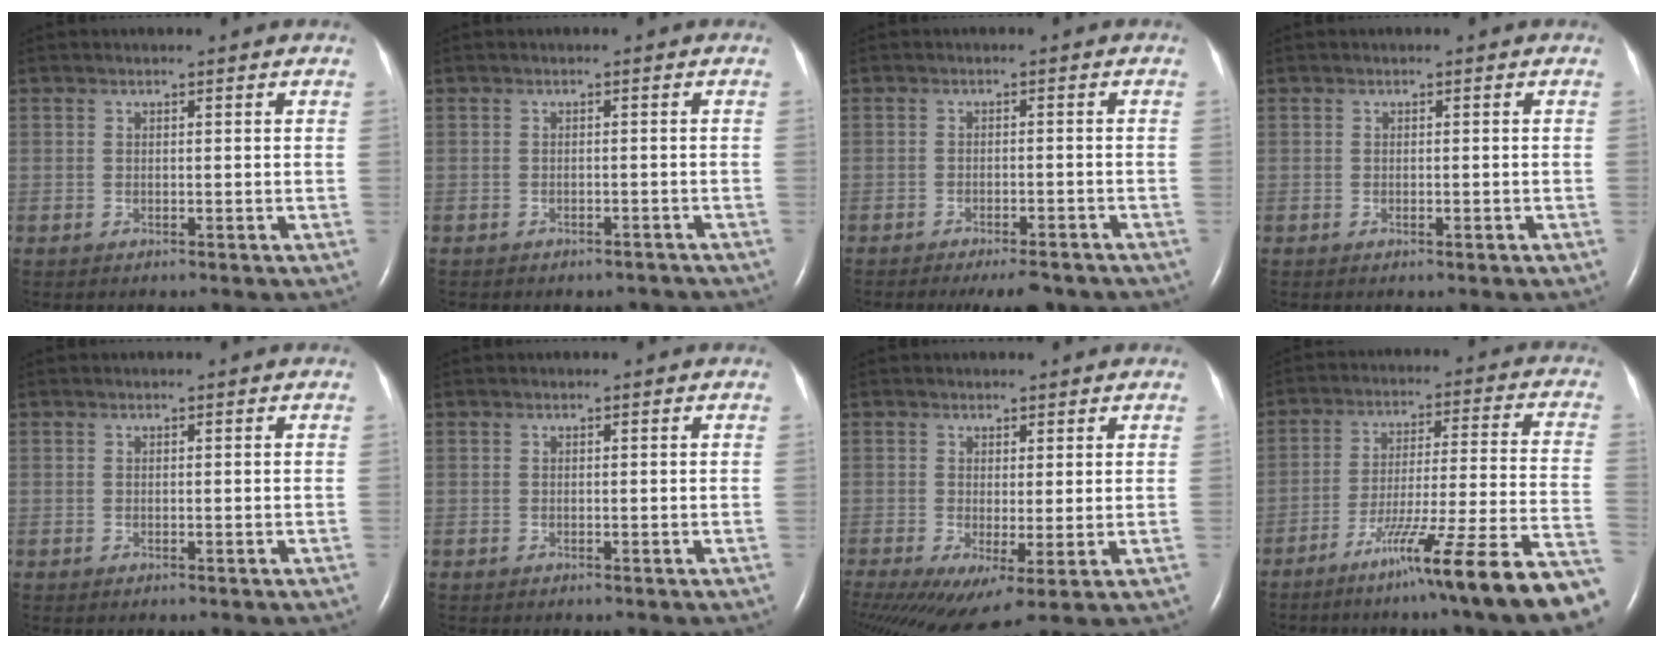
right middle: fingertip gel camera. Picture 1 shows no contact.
{"total": 3.3, "force": [-3.0, 1.3, 0.7], "torque": [-0.006, 0.001, -0.035]}
{"total": 6.2, "force": [-5.3, 1.4, 2.9], "torque": [-0.028, -0.005, -0.073]}
{"total": 0.6, "force": [-0.3, 0.0, 0.5], "torque": [-0.015, -0.001, 0.000]}
{"total": 0.0}
{"total": 0.0}
{"total": 9.5, "force": [-2.4, 2.8, 8.8], "torque": [-0.165, -0.009, -0.026]}
{"total": 21.0, "force": [-15.4, -1.7, 14.1], "torque": [-0.154, -0.013, -0.236]}